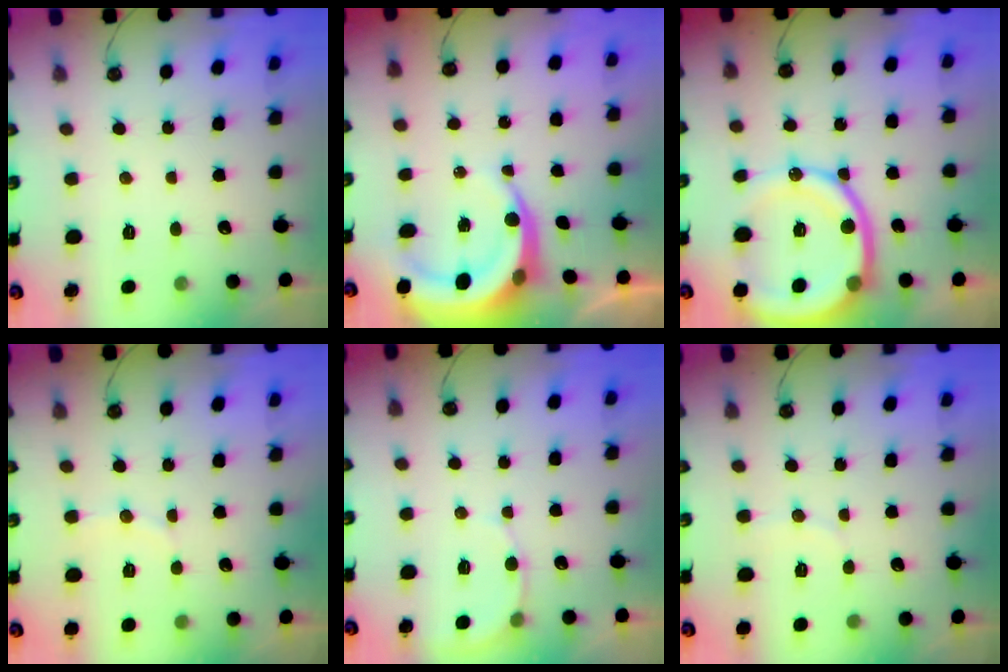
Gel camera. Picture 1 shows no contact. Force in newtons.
{"total": 7.7, "press": 7.7, "slide": 1.1}
{"total": 16.9, "press": 16.8, "slide": 1.8}
{"total": 4.3, "press": 4.2, "slide": 1.0}
{"total": 5.3, "press": 5.3, "slide": 0.4}
{"total": 2.3, "press": 2.3, "slide": 0.3}